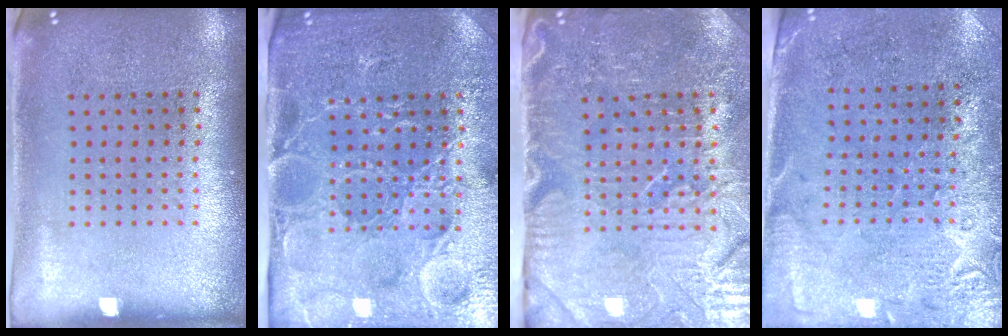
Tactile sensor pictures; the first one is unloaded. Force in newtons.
{"total": 4.8, "press": 4.2, "slide": 2.1}
{"total": 5.1, "press": 4.5, "slide": 2.5}
{"total": 2.7, "press": 2.4, "slide": 1.4}